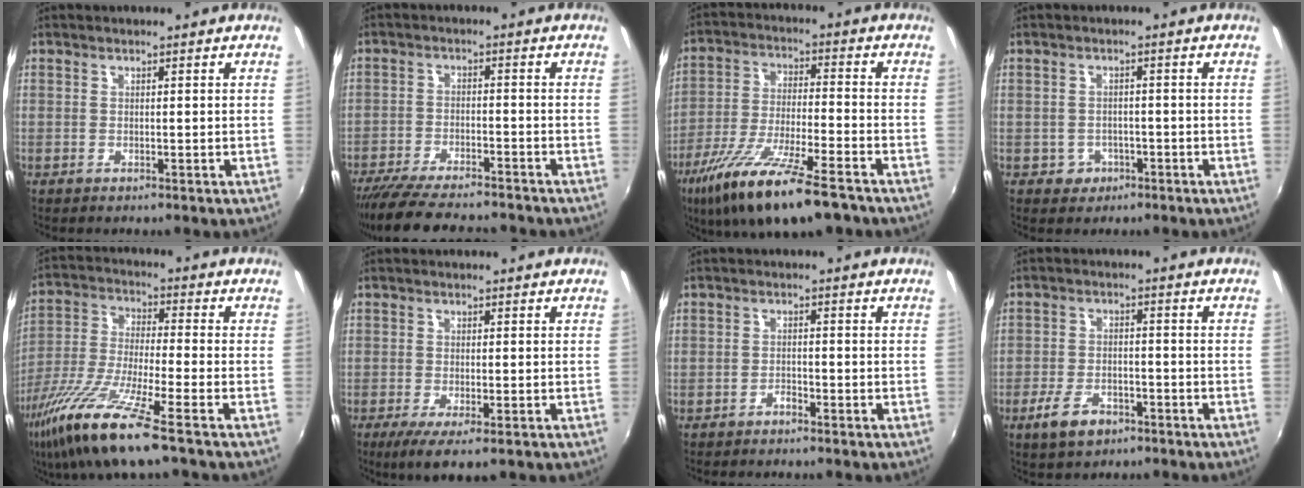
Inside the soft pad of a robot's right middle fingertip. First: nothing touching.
{"total": 14.5, "force": [-12.7, 2.7, 6.5], "torque": [-0.139, -0.030, -0.203]}
{"total": 17.4, "force": [-12.0, 3.4, 12.1], "torque": [-0.241, -0.043, -0.215]}
{"total": 3.4, "force": [-1.5, 3.0, 0.5], "torque": [-0.019, 0.003, -0.021]}
{"total": 16.1, "force": [-10.2, 1.2, 12.3], "torque": [-0.261, -0.043, -0.197]}
{"total": 5.1, "force": [-2.7, 1.0, 4.2], "torque": [-0.089, -0.025, -0.043]}
{"total": 1.3, "force": [-1.2, 0.4, 0.2], "torque": [-0.006, 0.001, -0.021]}
{"total": 6.4, "force": [-4.0, 3.3, 3.7], "torque": [-0.094, -0.006, -0.069]}